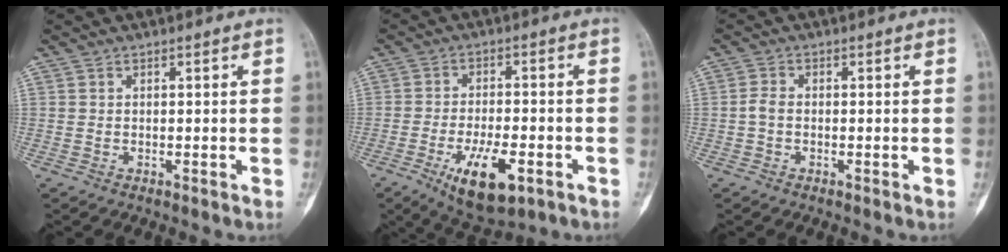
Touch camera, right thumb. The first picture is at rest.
{"total": 11.7, "force": [-5.0, 4.7, 9.4], "torque": [-0.154, 0.007, -0.074]}
{"total": 2.0, "force": [-0.4, 1.3, 1.5], "torque": [-0.030, 0.003, -0.014]}